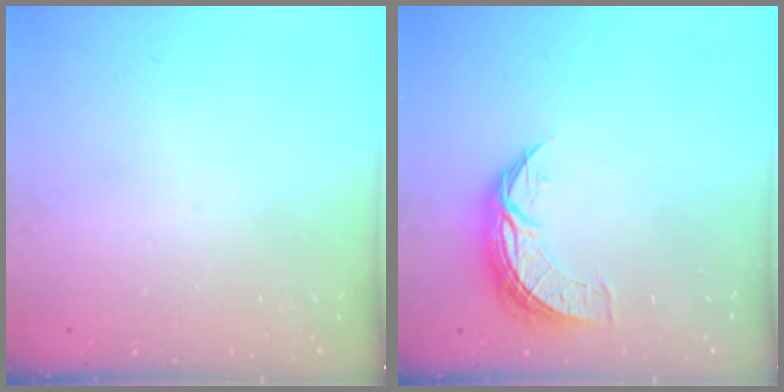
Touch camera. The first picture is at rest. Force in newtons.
{"total": 7.9, "press": 7.9, "slide": 0.1}